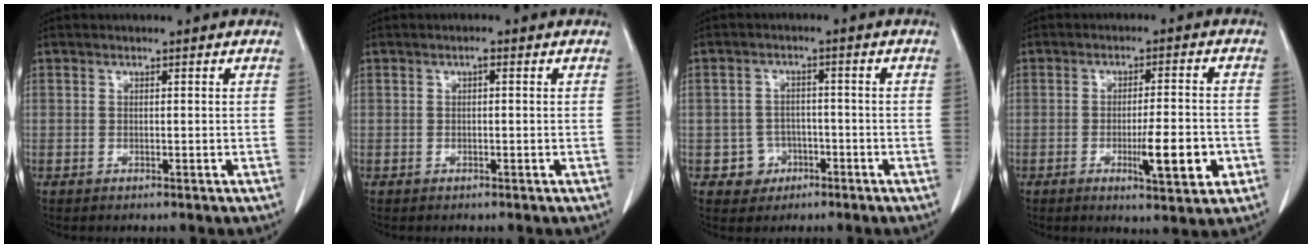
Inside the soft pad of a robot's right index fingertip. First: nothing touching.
{"total": 0.6, "force": [0.1, 0.2, 0.6], "torque": [-0.011, 0.003, 0.001]}
{"total": 4.0, "force": [-1.7, 3.6, 0.0], "torque": [0.008, 0.016, -0.023]}
{"total": 8.2, "force": [-2.6, 1.2, 7.6], "torque": [-0.113, -0.008, -0.033]}